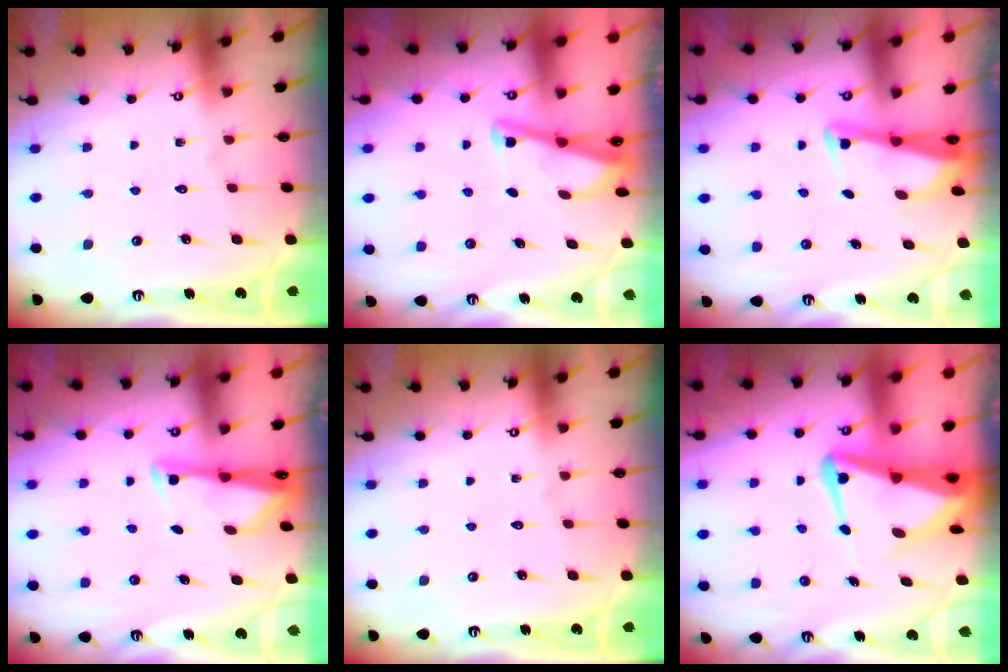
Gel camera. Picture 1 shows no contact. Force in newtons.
{"total": 2.9, "press": 2.9, "slide": 0.4}
{"total": 2.4, "press": 2.4, "slide": 0.5}
{"total": 2.7, "press": 2.7, "slide": 0.4}
{"total": 0.0}
{"total": 7.4, "press": 7.3, "slide": 1.3}